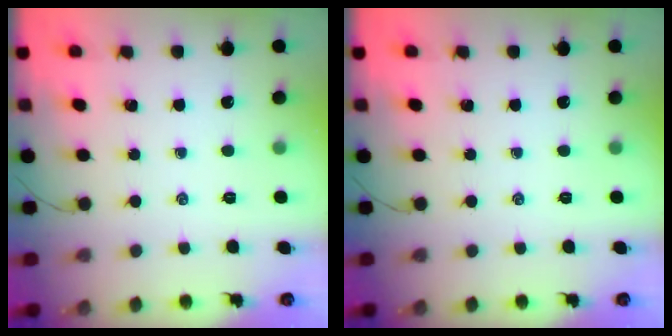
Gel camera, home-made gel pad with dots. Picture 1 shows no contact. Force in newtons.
{"total": 0.0}